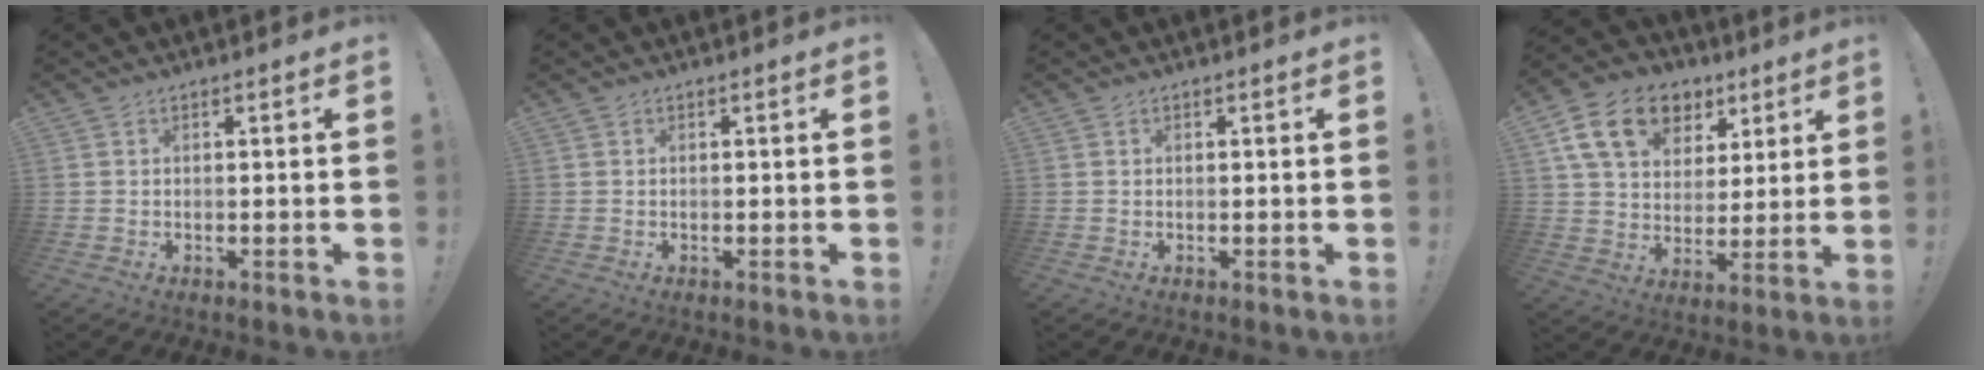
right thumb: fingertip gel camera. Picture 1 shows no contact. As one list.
[{"total": 0.0}, {"total": 0.0}, {"total": 17.8, "force": [8.6, 12.5, 9.5], "torque": [-0.146, -0.033, 0.160]}]